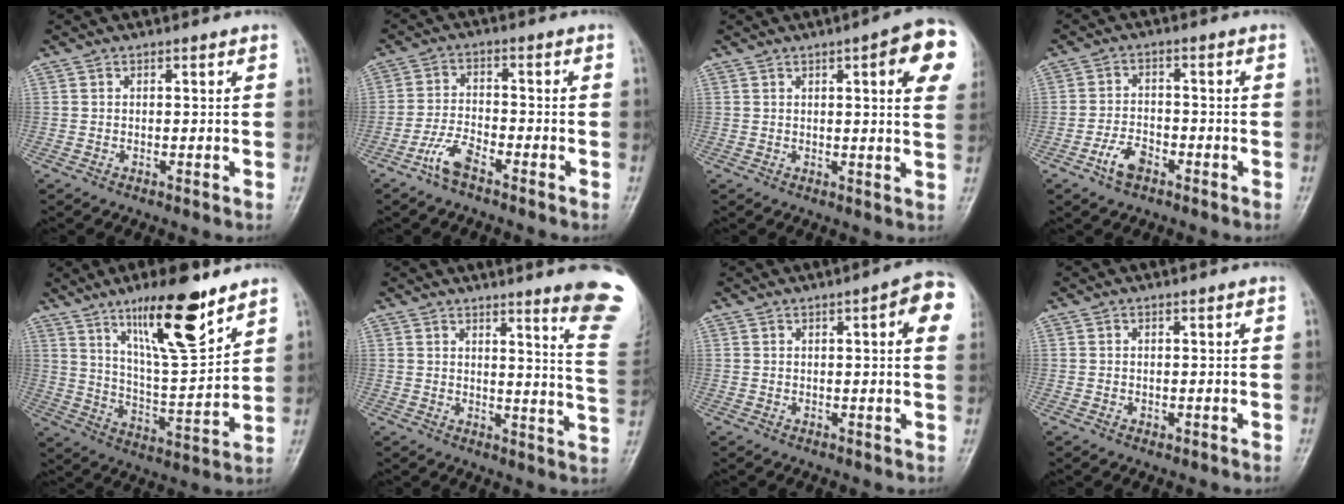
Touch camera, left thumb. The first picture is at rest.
{"total": 4.9, "force": [-3.5, 1.5, 3.0], "torque": [-0.068, 0.020, -0.073]}
{"total": 11.4, "force": [4.1, 2.4, 10.4], "torque": [-0.103, -0.005, 0.040]}
{"total": 4.8, "force": [-2.7, 2.7, 2.8], "torque": [-0.048, 0.019, -0.052]}
{"total": 16.3, "force": [10.5, 3.7, 11.9], "torque": [-0.179, -0.063, 0.188]}
{"total": 13.4, "force": [10.0, -0.1, 8.9], "torque": [-0.091, -0.091, 0.107]}
{"total": 7.7, "force": [2.3, 1.7, 7.1], "torque": [-0.075, 0.004, 0.020]}
{"total": 0.6, "force": [-0.1, 0.5, 0.3], "torque": [-0.003, 0.000, -0.001]}